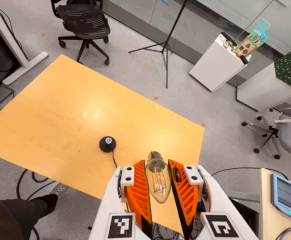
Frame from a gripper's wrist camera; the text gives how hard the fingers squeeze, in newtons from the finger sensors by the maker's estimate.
{"total": 12.3, "left": 12.8, "right": 11.8}